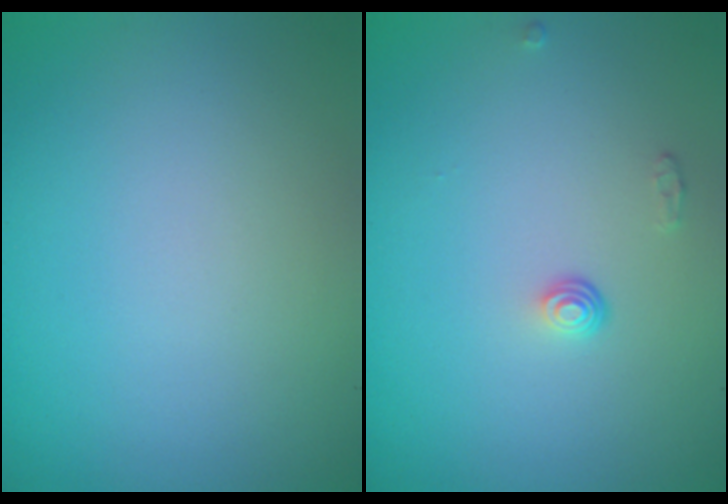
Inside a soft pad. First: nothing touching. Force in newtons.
{"total": 1.0, "press": 0.7, "slide": 0.8}